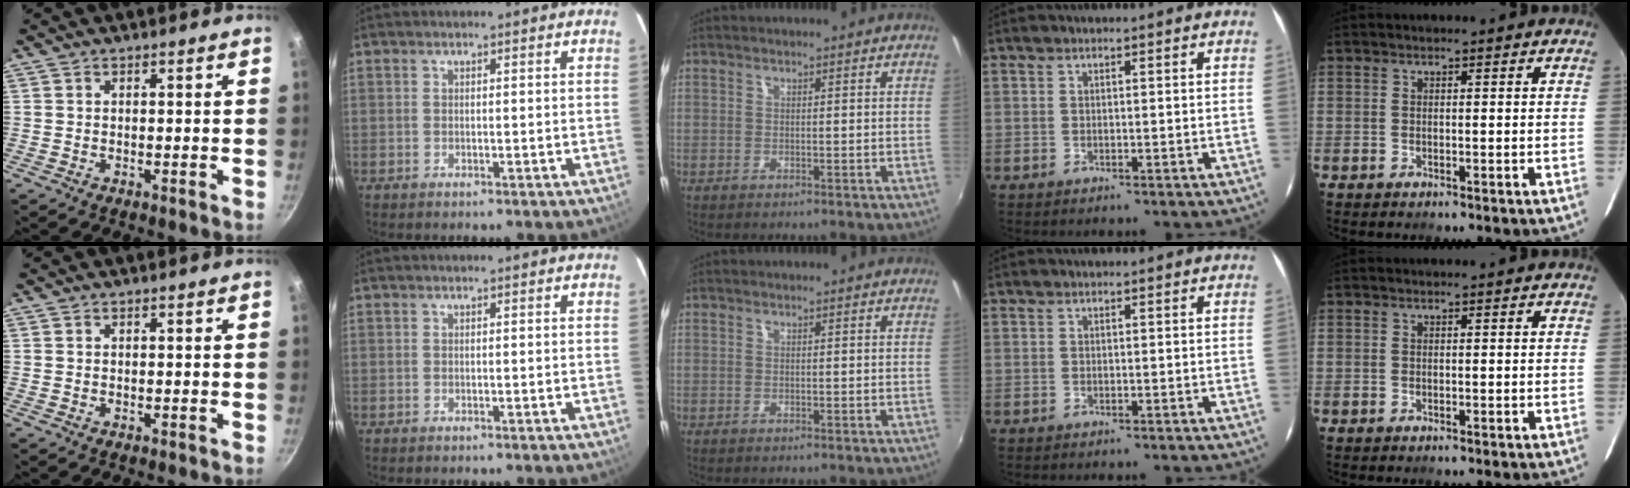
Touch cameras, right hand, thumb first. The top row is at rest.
{}